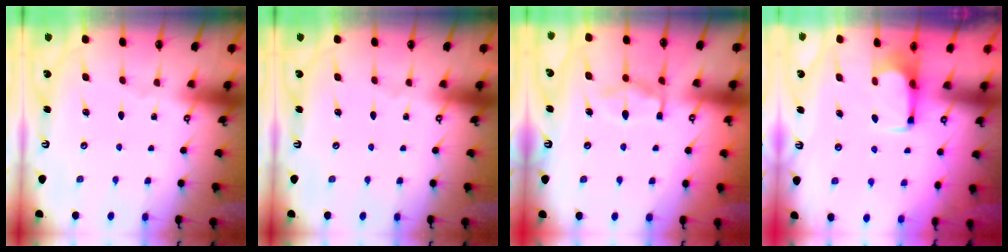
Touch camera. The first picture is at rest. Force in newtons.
{"total": 0.0}
{"total": 11.2, "press": 11.2, "slide": 1.2}
{"total": 2.8, "press": 2.8, "slide": 0.5}